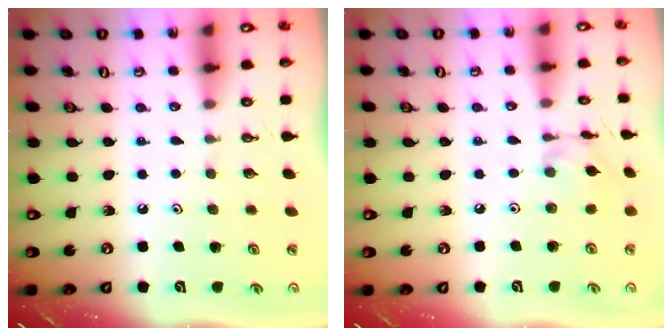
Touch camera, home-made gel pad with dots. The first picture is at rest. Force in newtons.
{"total": 3.6, "press": 3.6, "slide": 0.4}